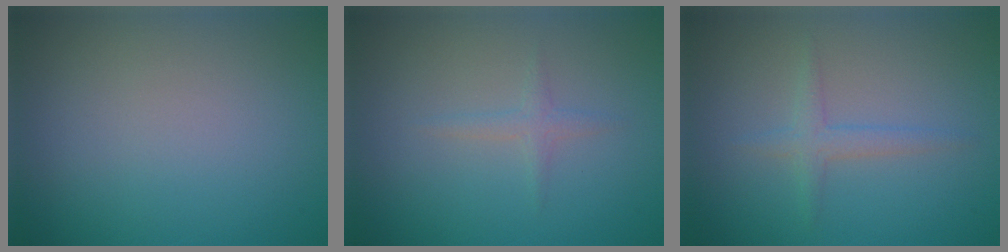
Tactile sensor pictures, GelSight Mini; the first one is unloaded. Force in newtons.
{"total": 1.1, "press": 1.1, "slide": 0.1}
{"total": 1.6, "press": 1.6, "slide": 0.1}